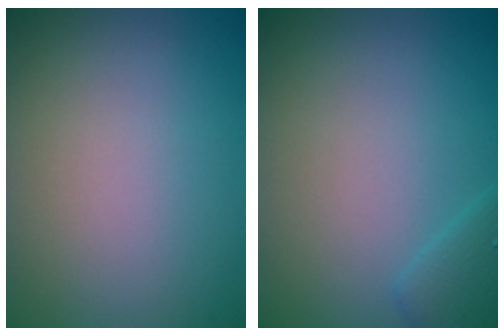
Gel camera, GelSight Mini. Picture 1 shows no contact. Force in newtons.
{"total": 1.6, "press": 1.6, "slide": 0.1}